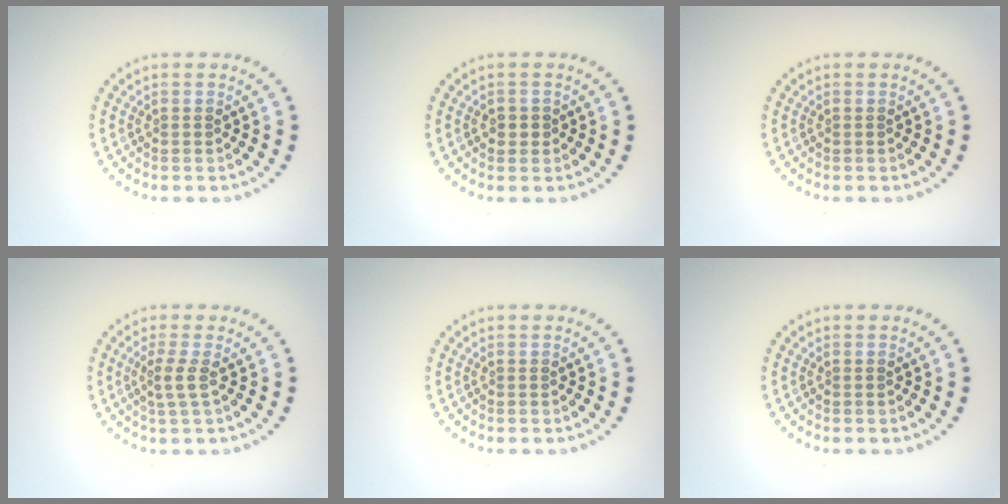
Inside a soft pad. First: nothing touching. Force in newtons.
{"total": 1.2, "press": 1.2, "slide": 0.3}
{"total": 0.0}
{"total": 1.8, "press": 1.3, "slide": 1.2}
{"total": 0.0}
{"total": 0.0}